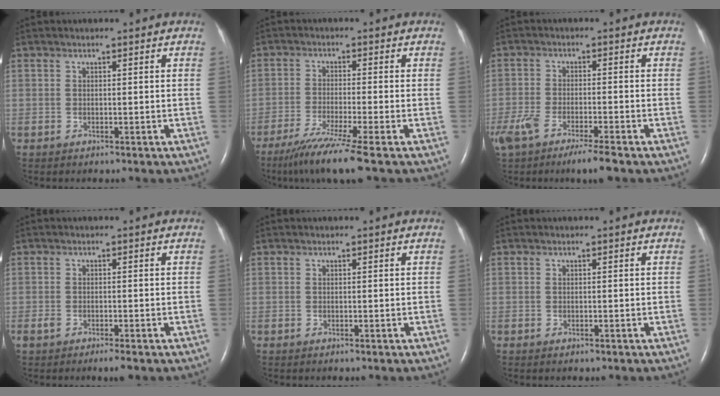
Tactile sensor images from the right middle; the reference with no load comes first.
{"total": 8.4, "force": [-5.9, -1.4, 5.7], "torque": [-0.099, -0.030, -0.104]}
{"total": 8.4, "force": [-5.8, 1.1, 6.0], "torque": [-0.113, -0.015, -0.099]}
{"total": 2.5, "force": [-1.6, 0.5, 1.8], "torque": [-0.038, -0.006, -0.028]}
{"total": 0.0}
{"total": 0.0}